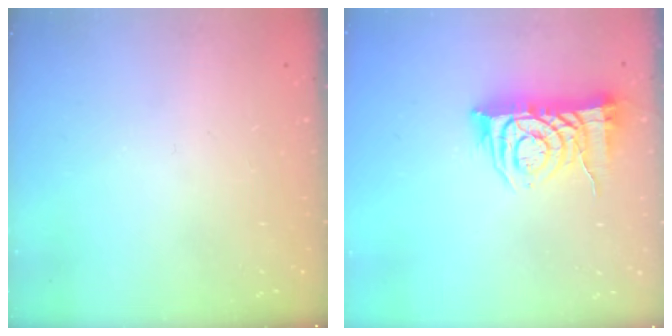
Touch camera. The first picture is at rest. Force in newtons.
{"total": 10.1, "press": 10.0, "slide": 1.0}